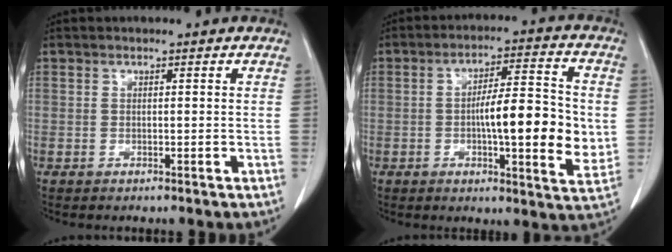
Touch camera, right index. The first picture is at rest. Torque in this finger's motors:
{"motor_torque": [0.56, -0.10, 0.53, 0.11]}